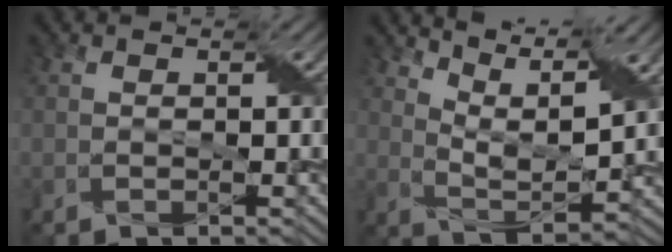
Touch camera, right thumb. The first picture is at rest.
{"total": 9.4, "force": [7.1, 2.0, 5.7], "torque": [-0.113, -0.012, 0.124]}